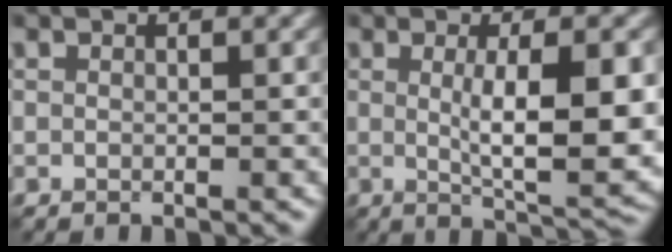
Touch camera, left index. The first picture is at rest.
{"total": 7.8, "force": [0.3, 1.8, 7.5], "torque": [-0.111, -0.004, 0.012]}